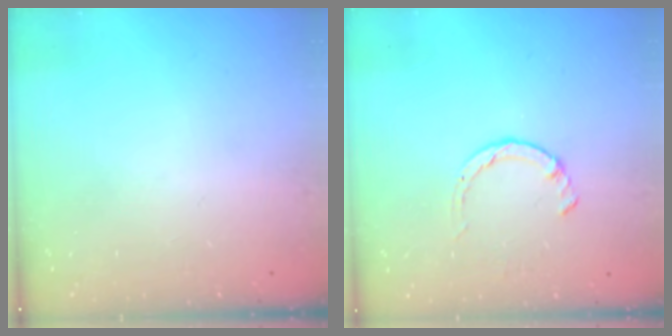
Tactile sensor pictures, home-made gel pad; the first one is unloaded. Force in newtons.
{"total": 1.4, "press": 1.3, "slide": 0.3}